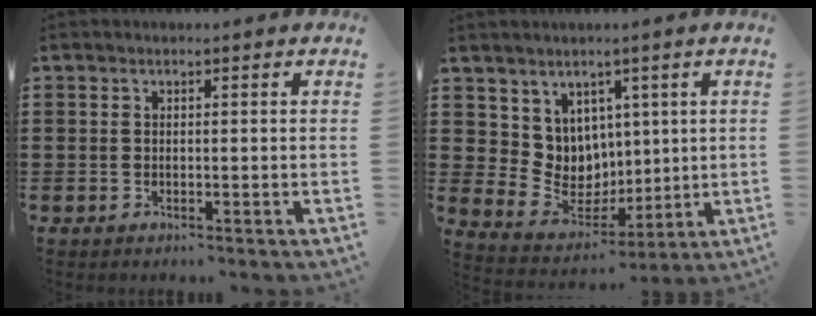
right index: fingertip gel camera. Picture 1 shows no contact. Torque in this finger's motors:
{"motor_torque": [0.71, 0.67, 0.10, 0.03]}